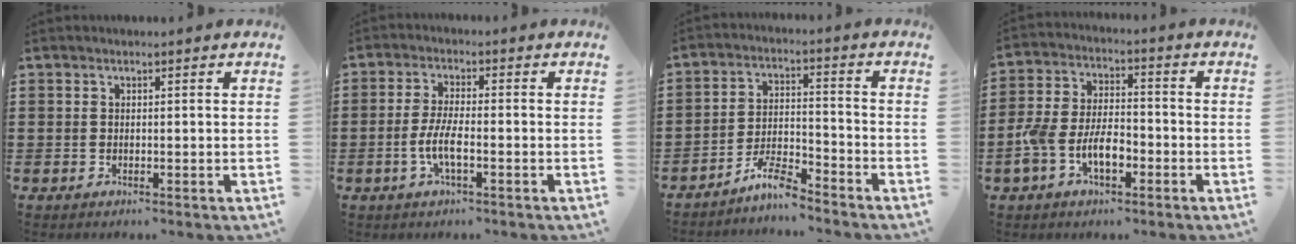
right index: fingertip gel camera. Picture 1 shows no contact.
{"total": 4.9, "force": [-1.7, 1.1, 4.5], "torque": [-0.104, -0.007, -0.040]}
{"total": 5.8, "force": [-5.1, 0.7, 2.6], "torque": [-0.060, 0.001, -0.099]}
{"total": 7.6, "force": [-3.2, 4.0, 5.6], "torque": [-0.129, 0.004, -0.064]}